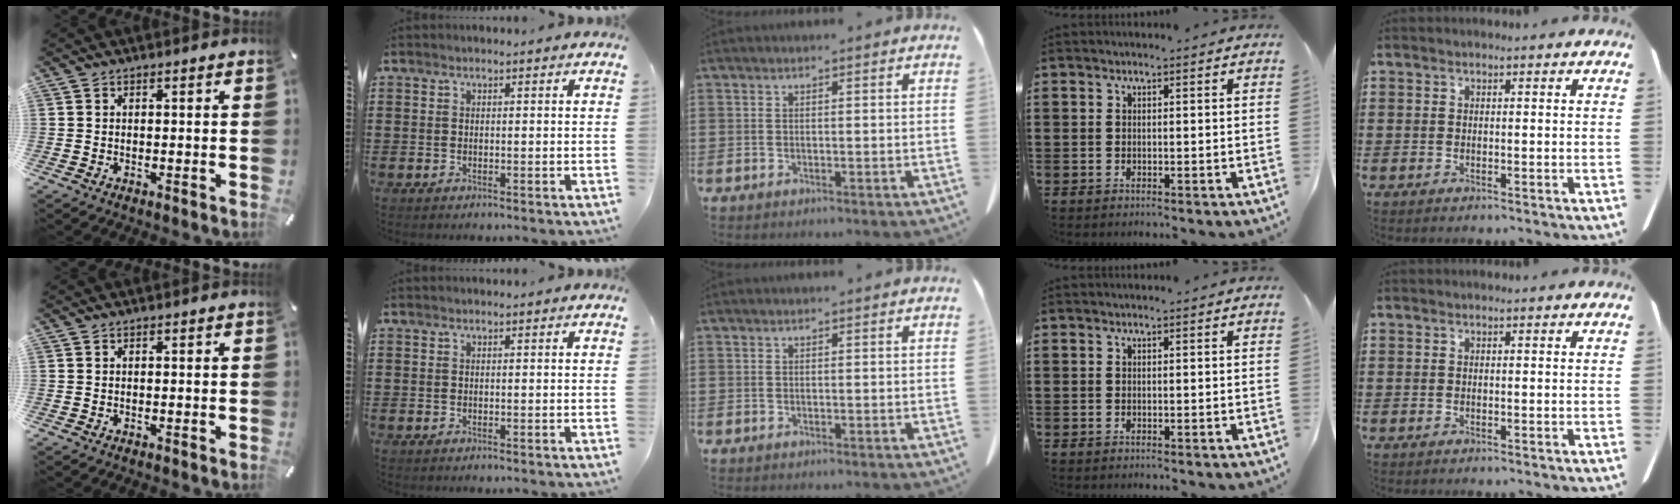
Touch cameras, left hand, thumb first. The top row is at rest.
{}